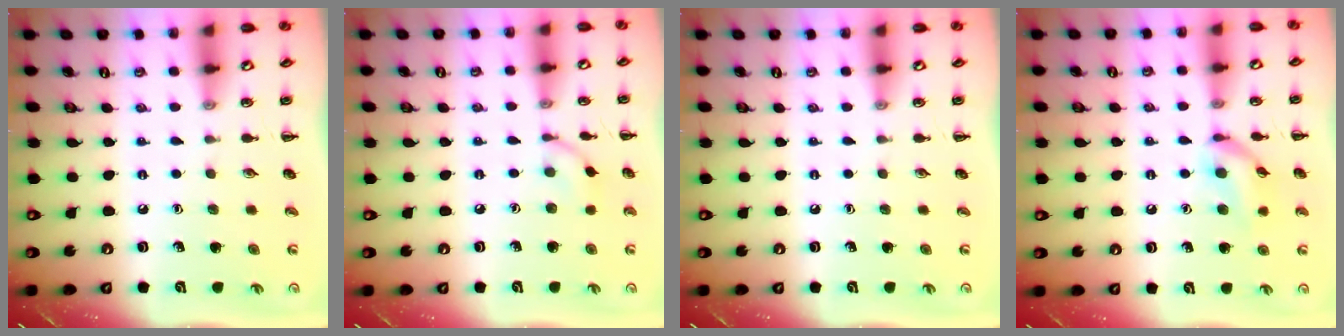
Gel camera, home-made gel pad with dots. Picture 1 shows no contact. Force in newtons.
{"total": 5.9, "press": 5.8, "slide": 1.1}
{"total": 0.0}
{"total": 11.1, "press": 10.9, "slide": 1.6}